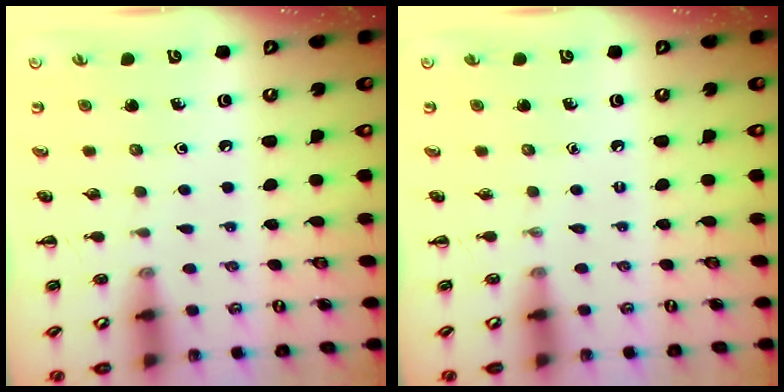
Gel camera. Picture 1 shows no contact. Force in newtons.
{"total": 0.0}